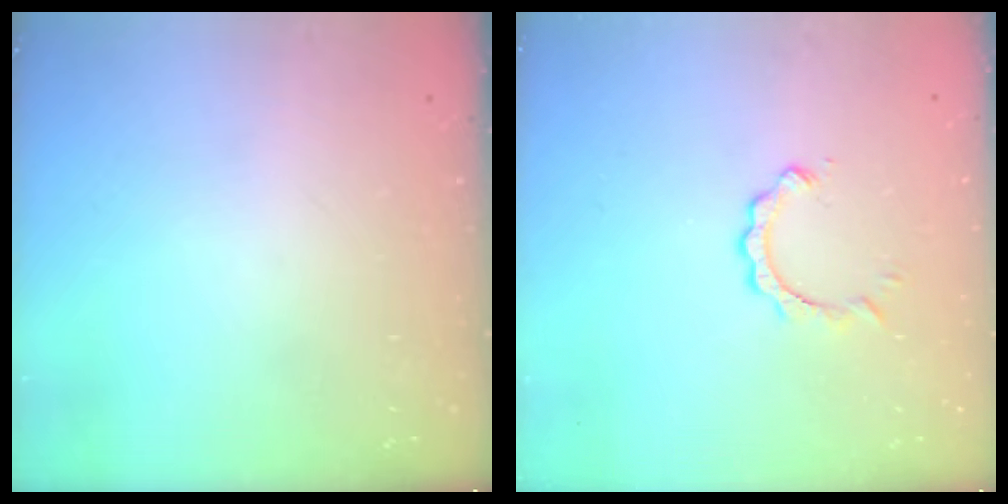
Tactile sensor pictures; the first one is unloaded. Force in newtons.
{"total": 2.9, "press": 2.8, "slide": 0.3}